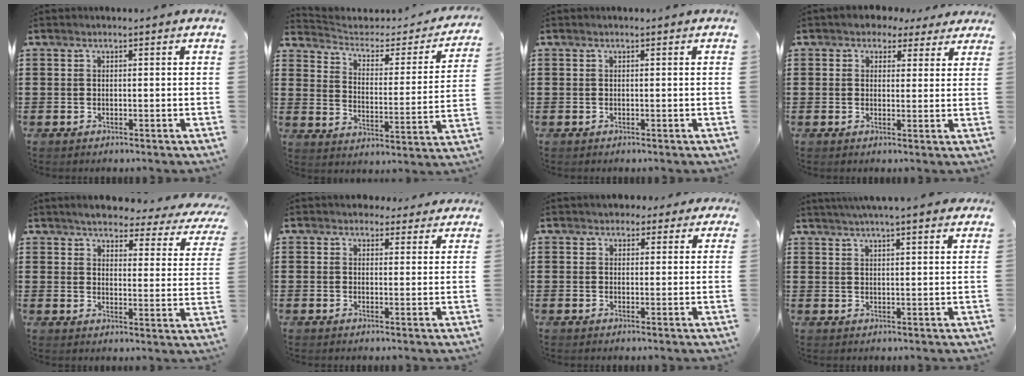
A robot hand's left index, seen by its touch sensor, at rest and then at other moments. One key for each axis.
{"total": 2.8, "fx": 2.1, "fy": 1.5, "fz": 1.1, "tx": -0.038, "ty": -0.020, "tz": 0.026}
{"total": 0.0}
{"total": 2.8, "fx": 2.1, "fy": 1.8, "fz": 0.6, "tx": -0.025, "ty": 0.005, "tz": 0.039}
{"total": 4.4, "fx": 4.0, "fy": 0.5, "fz": 1.8, "tx": -0.047, "ty": -0.031, "tz": 0.061}
{"total": 2.8, "fx": 2.4, "fy": 1.3, "fz": 0.5, "tx": -0.010, "ty": 0.000, "tz": 0.043}
{"total": 2.4, "fx": 1.8, "fy": 1.5, "fz": 0.5, "tx": -0.010, "ty": 0.006, "tz": 0.031}
{"total": 3.8, "fx": 3.5, "fy": -0.4, "fz": 1.4, "tx": -0.039, "ty": -0.009, "tz": 0.061}